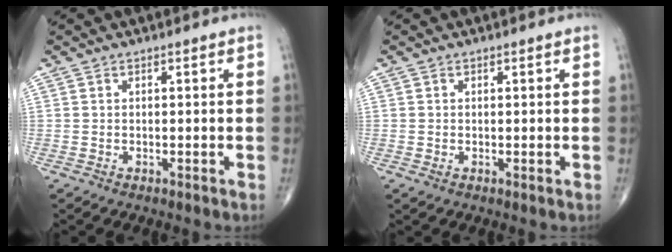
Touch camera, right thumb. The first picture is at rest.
{"total": 0.8, "force": [-0.1, 0.4, 0.7], "torque": [-0.015, -0.002, 0.000]}